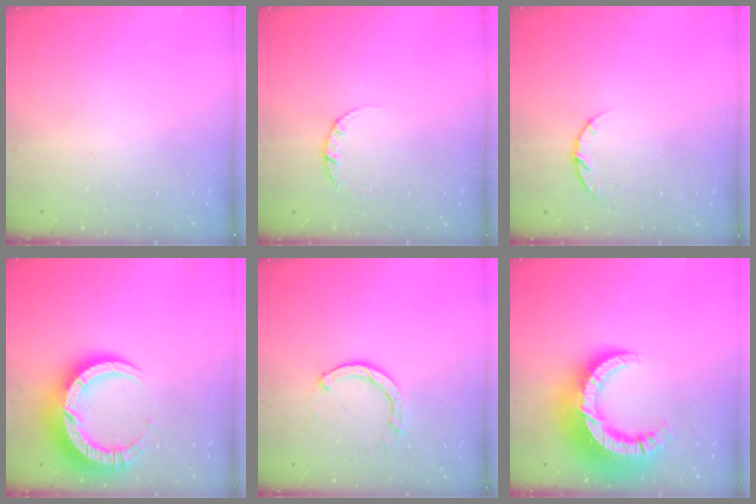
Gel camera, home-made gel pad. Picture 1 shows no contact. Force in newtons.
{"total": 2.4, "press": 2.3, "slide": 0.3}
{"total": 4.9, "press": 4.8, "slide": 0.7}
{"total": 13.7, "press": 13.6, "slide": 1.2}
{"total": 3.5, "press": 3.5, "slide": 0.3}
{"total": 18.8, "press": 18.7, "slide": 2.1}